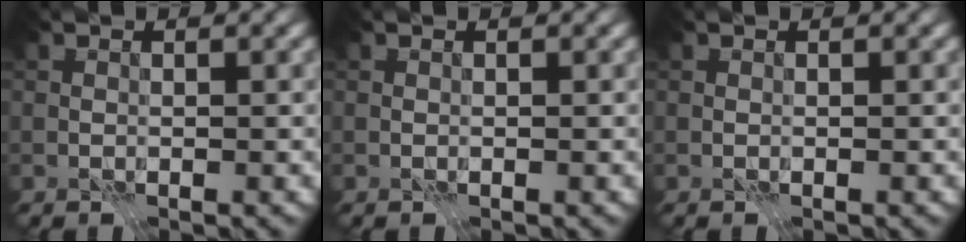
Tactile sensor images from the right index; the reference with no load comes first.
{"total": 0.0}
{"total": 0.0}